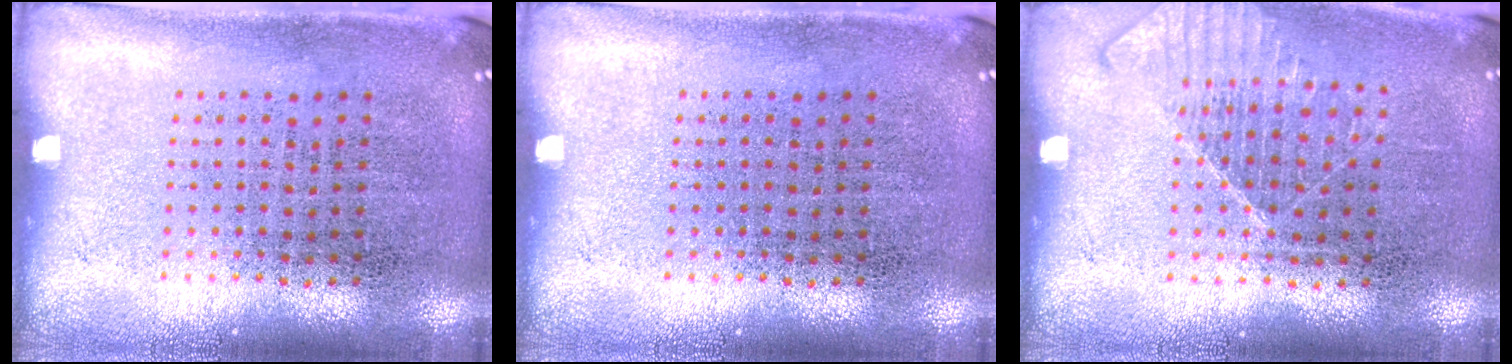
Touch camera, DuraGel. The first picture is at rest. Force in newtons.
{"total": 0.0}
{"total": 1.3, "press": 1.3, "slide": 0.3}